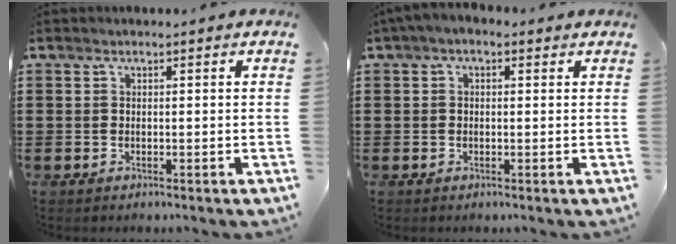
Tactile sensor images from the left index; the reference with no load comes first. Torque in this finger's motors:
{"motor_torque": [1.56, -0.57, 0.49, 0.12]}